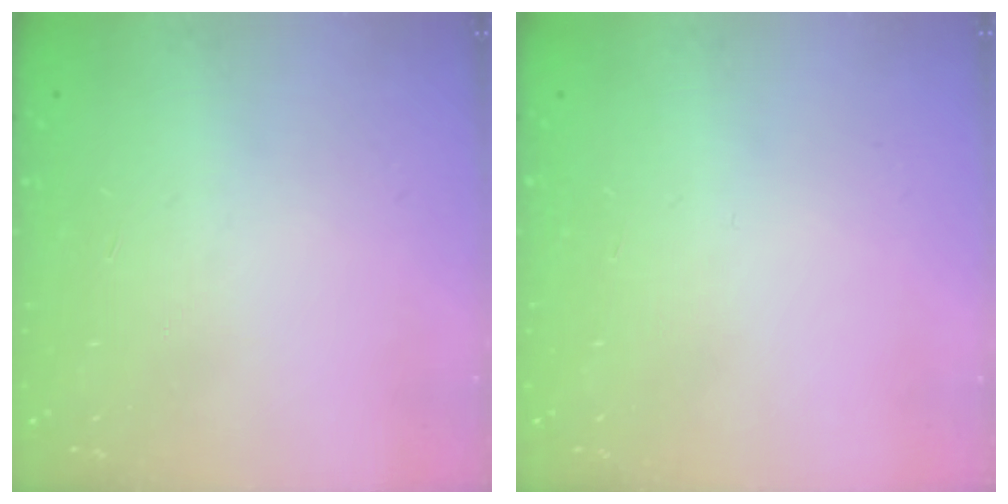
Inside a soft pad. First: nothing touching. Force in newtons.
{"total": 0.0}